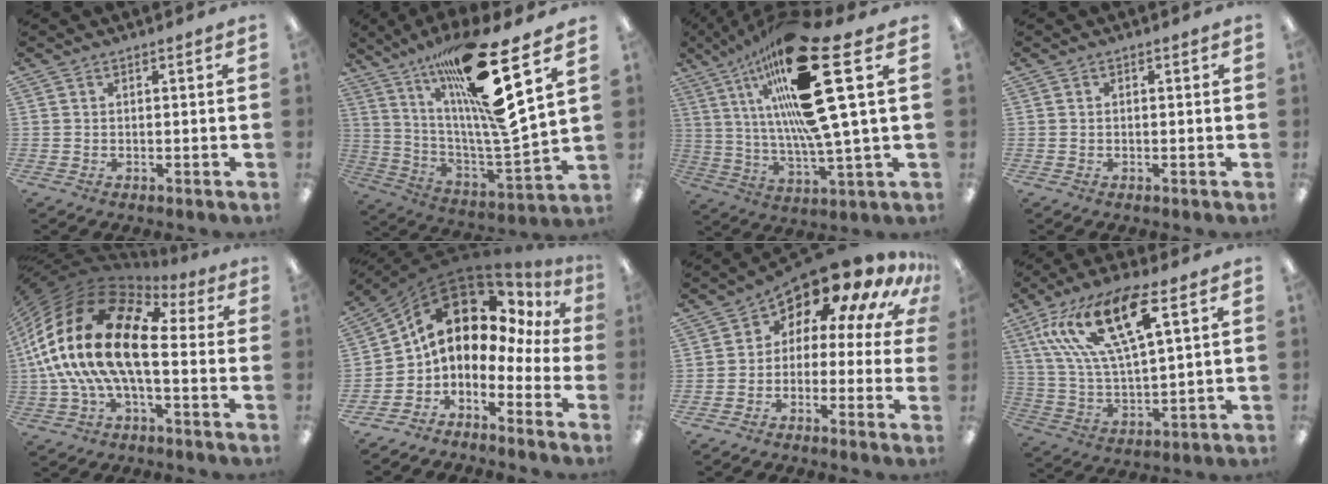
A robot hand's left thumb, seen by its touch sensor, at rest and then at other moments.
{"total": 23.6, "force": [15.7, 2.7, 17.4], "torque": [-0.300, -0.107, 0.239]}
{"total": 26.3, "force": [11.8, 4.8, 23.0], "torque": [-0.421, -0.062, 0.180]}
{"total": 0.0}
{"total": 23.1, "force": [1.3, 11.5, 20.0], "torque": [-0.425, -0.006, 0.029]}
{"total": 11.4, "force": [5.8, 6.4, 7.4], "torque": [-0.135, -0.050, 0.096]}
{"total": 12.9, "force": [8.8, 4.7, 8.1], "torque": [-0.125, -0.077, 0.144]}
{"total": 19.0, "force": [10.0, 6.6, 14.8], "torque": [-0.300, -0.028, 0.165]}